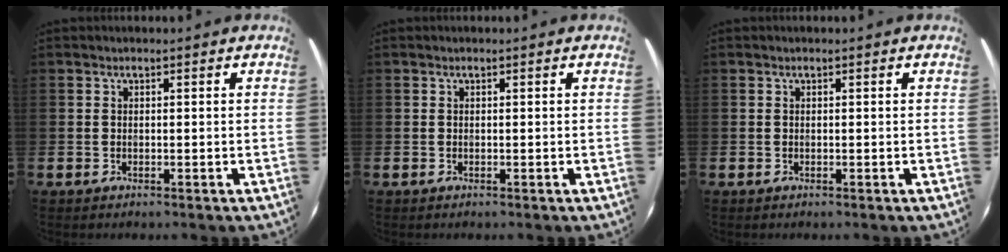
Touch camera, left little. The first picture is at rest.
{"total": 0.0}
{"total": 0.0}